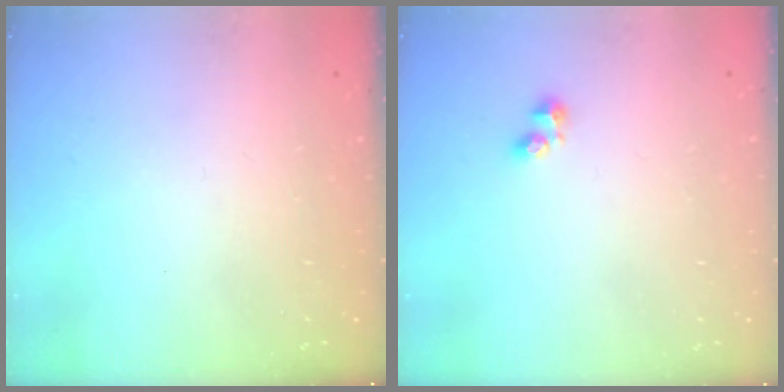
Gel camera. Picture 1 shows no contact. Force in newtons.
{"total": 1.9, "press": 1.8, "slide": 0.5}